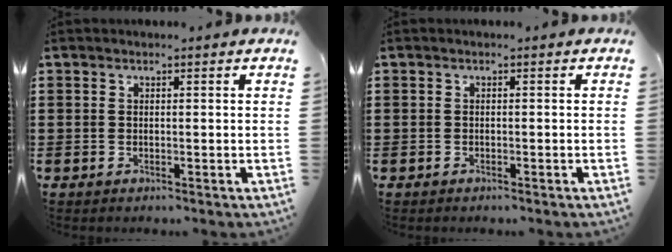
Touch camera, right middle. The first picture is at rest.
{"total": 0.7, "force": [-0.6, 0.2, 0.2], "torque": [-0.004, 0.000, -0.013]}